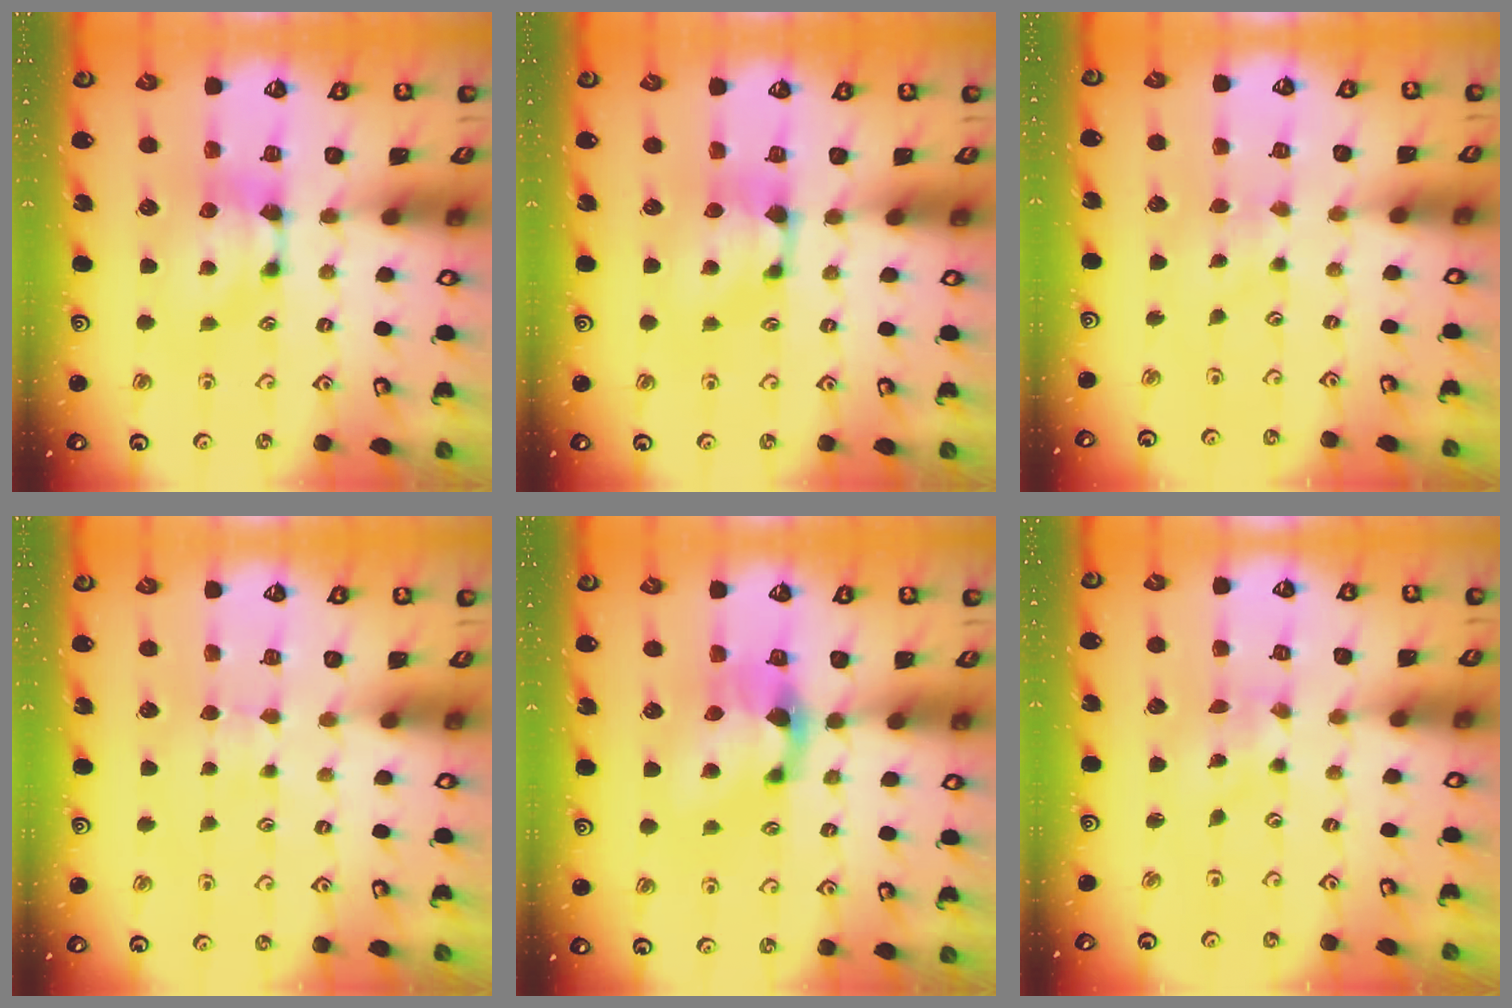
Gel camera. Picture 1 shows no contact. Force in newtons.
{"total": 0.9, "press": 0.2, "slide": 0.8}
{"total": 1.8, "press": 1.8, "slide": 0.1}
{"total": 2.7, "press": 2.7, "slide": 0.4}
{"total": 2.8, "press": 2.2, "slide": 1.7}
{"total": 5.1, "press": 5.1, "slide": 0.7}